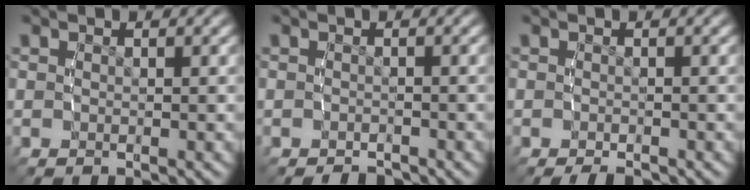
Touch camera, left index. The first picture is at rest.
{"total": 1.8, "force": [-1.7, 0.5, 0.1], "torque": [-0.008, -0.007, -0.025]}
{"total": 1.5, "force": [-1.4, 0.5, 0.4], "torque": [-0.017, -0.008, -0.020]}